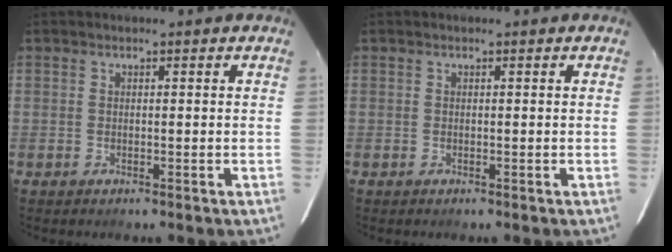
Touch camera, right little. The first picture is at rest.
{"total": 0.0}